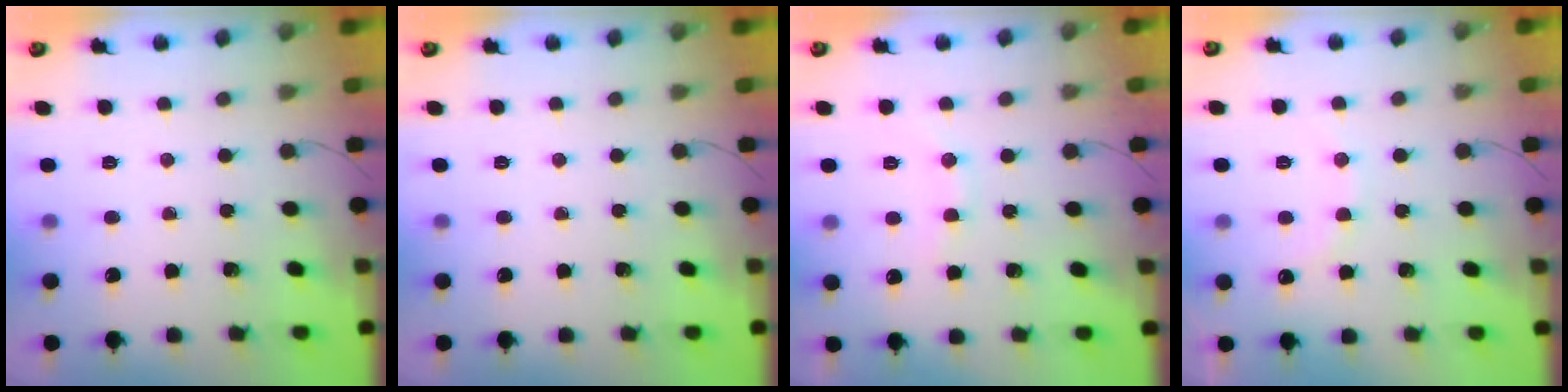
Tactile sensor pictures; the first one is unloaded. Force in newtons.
{"total": 0.0}
{"total": 7.7, "press": 7.6, "slide": 1.3}
{"total": 7.7, "press": 7.5, "slide": 1.6}